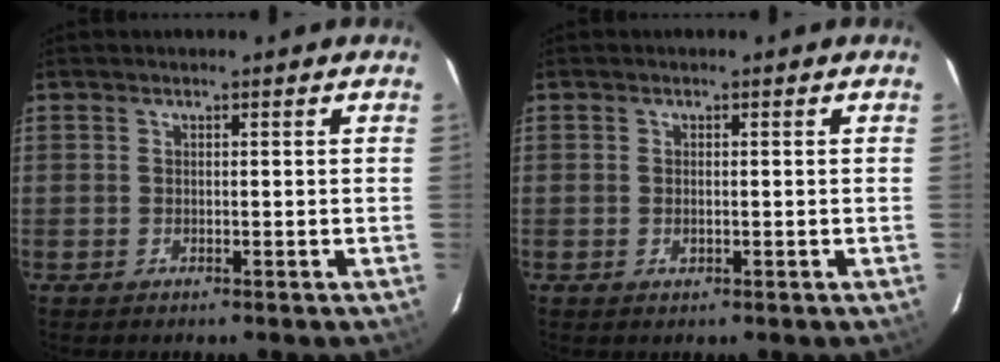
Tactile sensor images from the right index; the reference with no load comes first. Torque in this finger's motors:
{"motor_torque": [0.21, 0.16, -0.01, 0.02]}